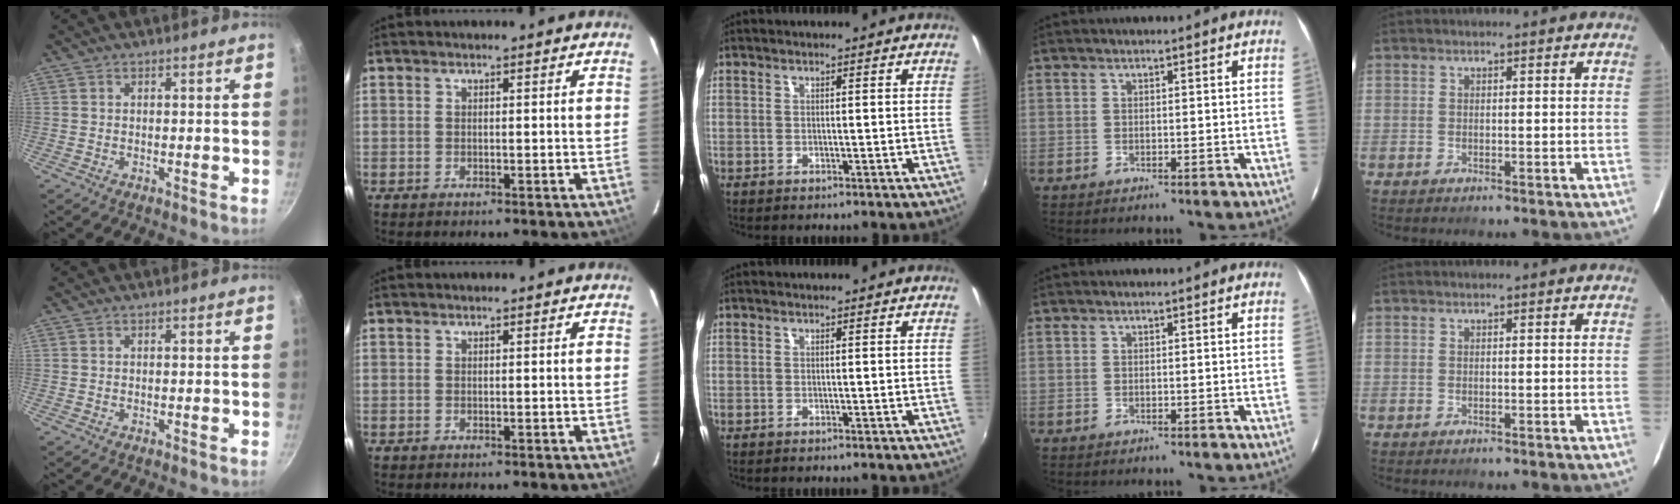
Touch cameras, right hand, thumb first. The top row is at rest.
{}